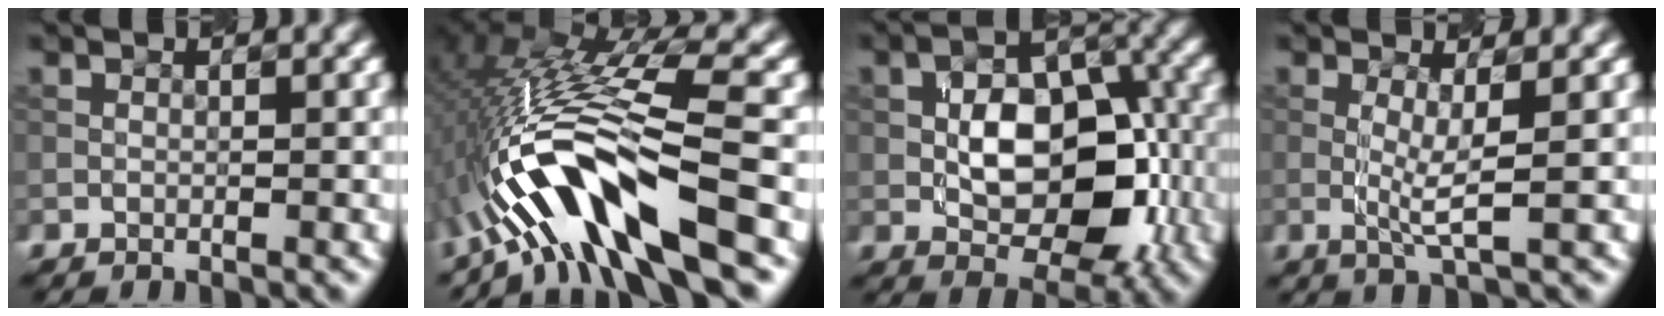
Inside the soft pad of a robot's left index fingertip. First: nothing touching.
{"total": 11.1, "force": [-4.3, 2.7, 9.9], "torque": [-0.191, 0.017, -0.071]}
{"total": 8.6, "force": [-0.8, 5.2, 6.8], "torque": [-0.098, 0.011, -0.012]}
{"total": 2.7, "force": [0.3, 0.3, 2.6], "torque": [-0.058, -0.007, 0.005]}